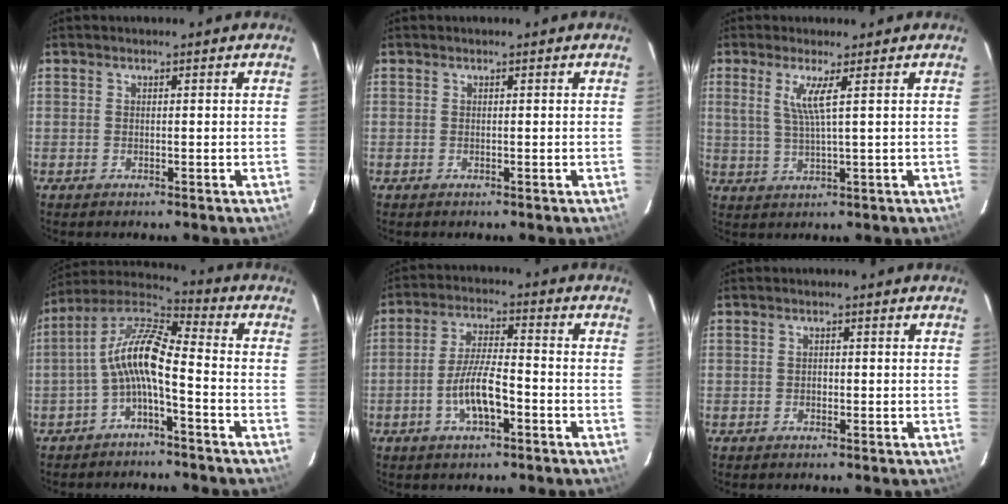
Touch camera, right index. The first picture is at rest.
{"total": 0.0}
{"total": 4.2, "force": [1.7, -0.5, 3.8], "torque": [-0.075, -0.005, 0.036]}
{"total": 9.1, "force": [-3.0, 2.2, 8.3], "torque": [-0.182, 0.021, -0.062]}
{"total": 7.9, "force": [-3.2, 2.1, 6.9], "torque": [-0.139, 0.004, -0.056]}
{"total": 0.7, "force": [-0.2, 0.7, 0.2], "torque": [-0.002, 0.002, -0.003]}